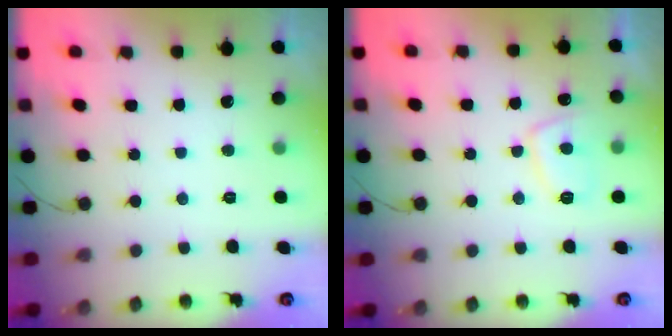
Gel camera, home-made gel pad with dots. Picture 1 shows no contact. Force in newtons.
{"total": 6.2, "press": 6.1, "slide": 1.0}